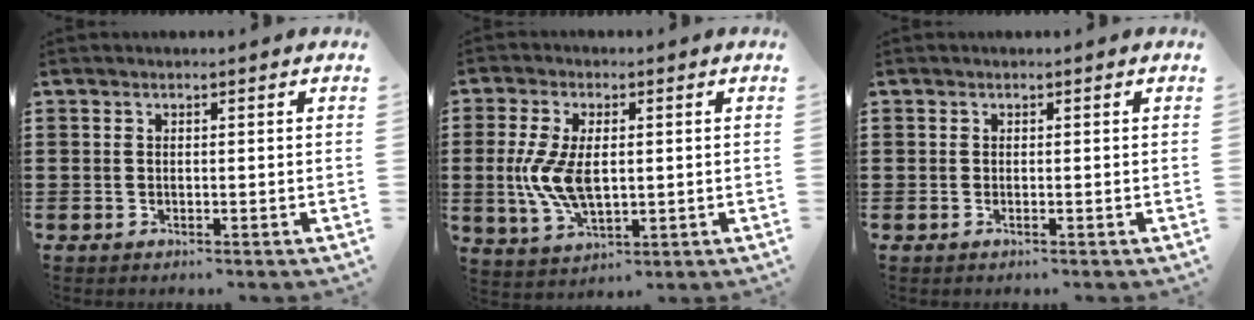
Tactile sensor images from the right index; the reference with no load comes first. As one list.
[{"total": 8.1, "force": [0.1, 3.9, 7.1], "torque": [-0.168, -0.005, -0.004]}, {"total": 0.0}]